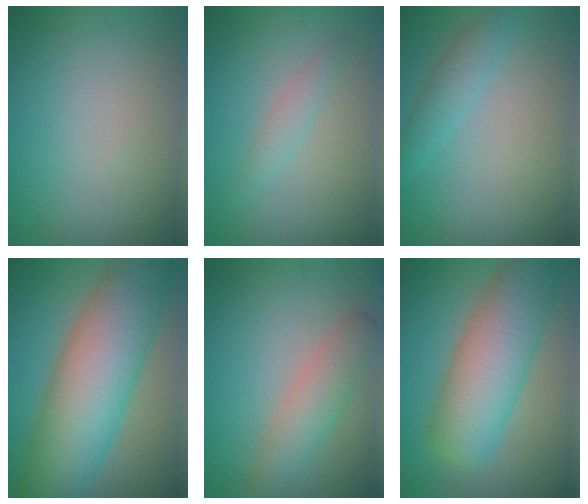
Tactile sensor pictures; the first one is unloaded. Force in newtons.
{"total": 1.3, "press": 1.3, "slide": 0.0}
{"total": 2.2, "press": 2.2, "slide": 0.0}
{"total": 11.9, "press": 11.9, "slide": 0.3}
{"total": 3.4, "press": 3.3, "slide": 0.3}
{"total": 8.6, "press": 8.6, "slide": 0.7}